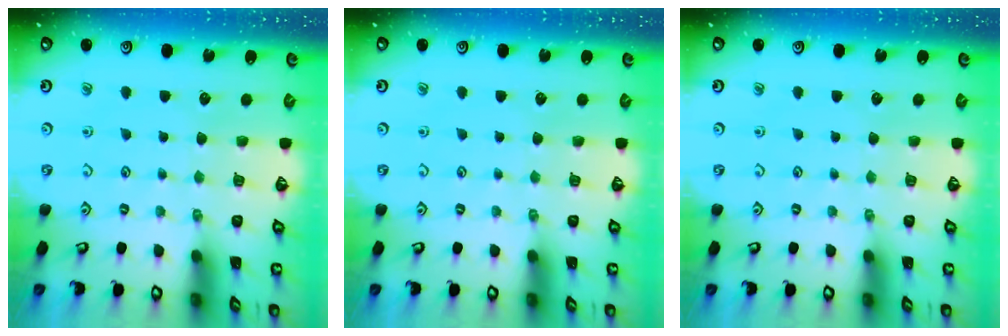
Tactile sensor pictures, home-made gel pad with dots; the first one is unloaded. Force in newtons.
{"total": 0.0}
{"total": 0.0}